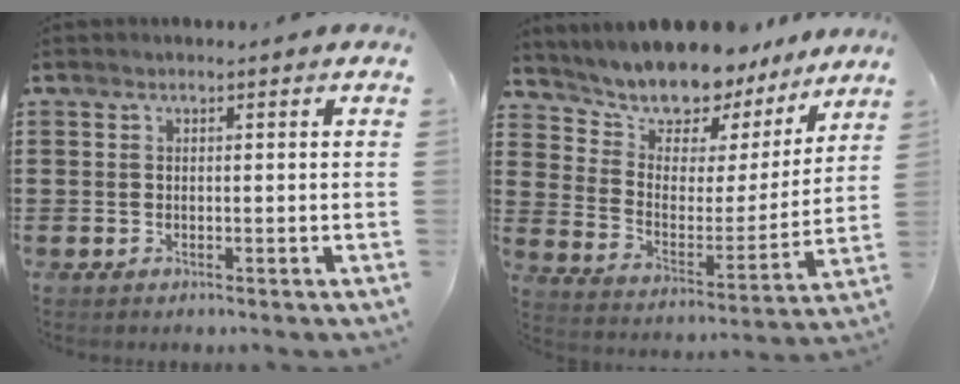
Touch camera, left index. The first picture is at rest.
{"total": 8.9, "force": [8.4, 2.6, 1.0], "torque": [-0.057, -0.074, 0.147]}